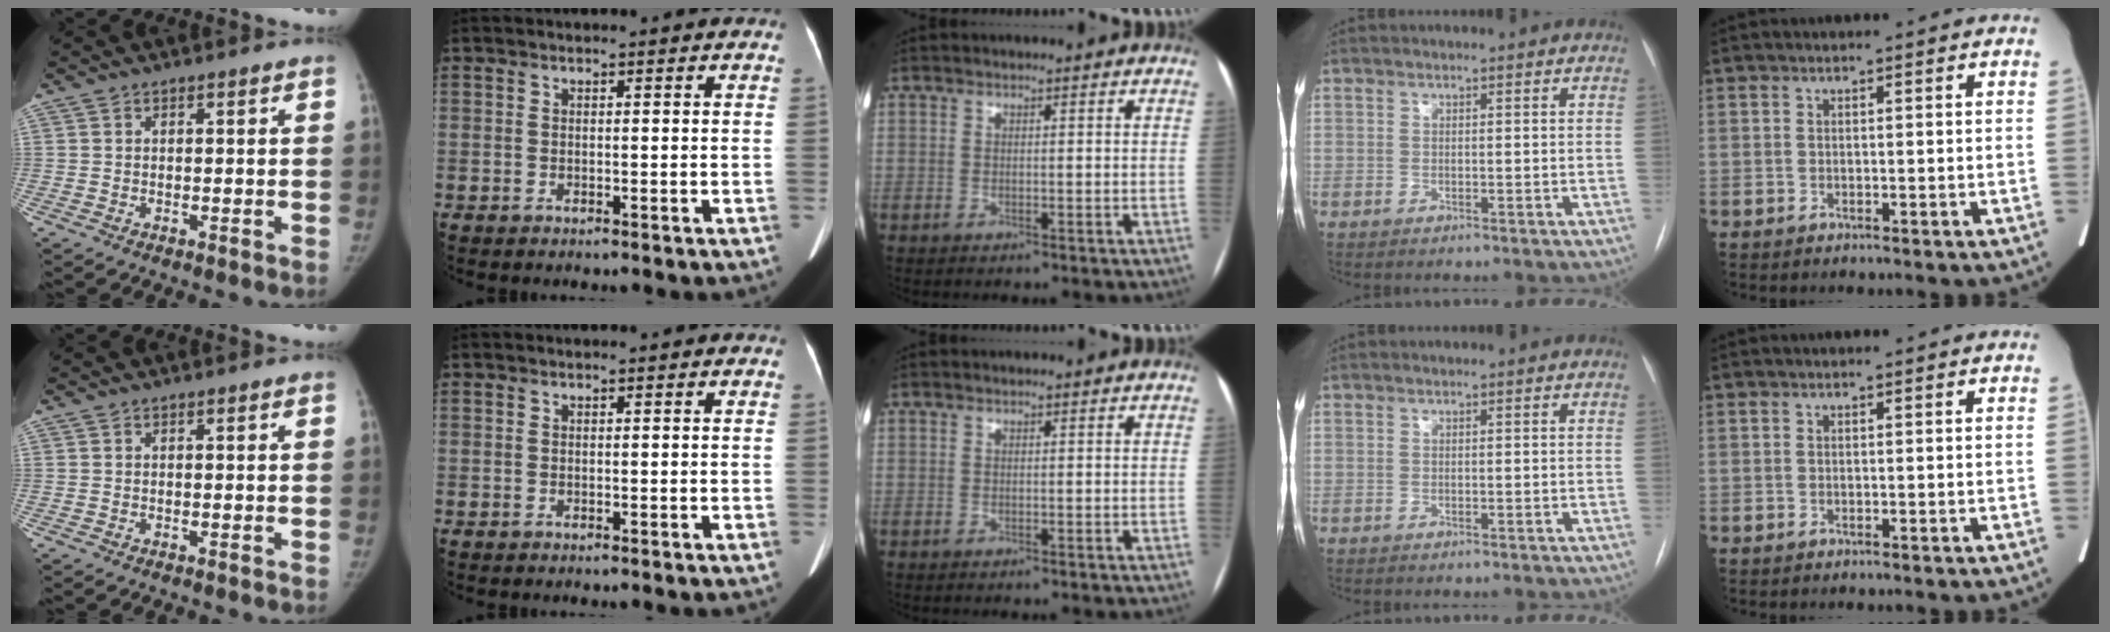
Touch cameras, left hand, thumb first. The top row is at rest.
{}